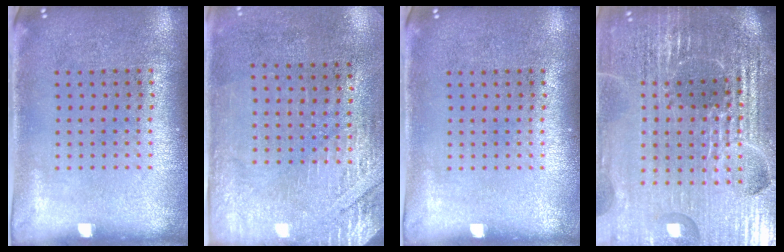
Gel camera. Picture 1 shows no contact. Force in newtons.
{"total": 2.9, "press": 2.5, "slide": 1.5}
{"total": 0.0}
{"total": 6.5, "press": 5.7, "slide": 3.0}